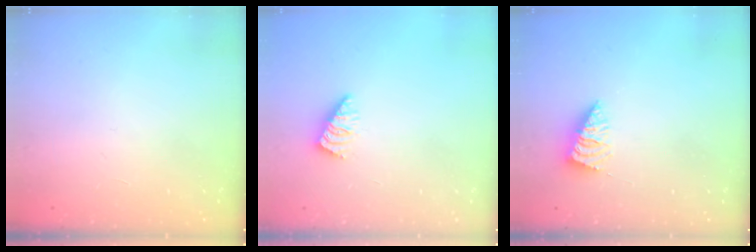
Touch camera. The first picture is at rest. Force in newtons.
{"total": 0.7, "press": 0.7, "slide": 0.2}
{"total": 1.9, "press": 1.9, "slide": 0.2}